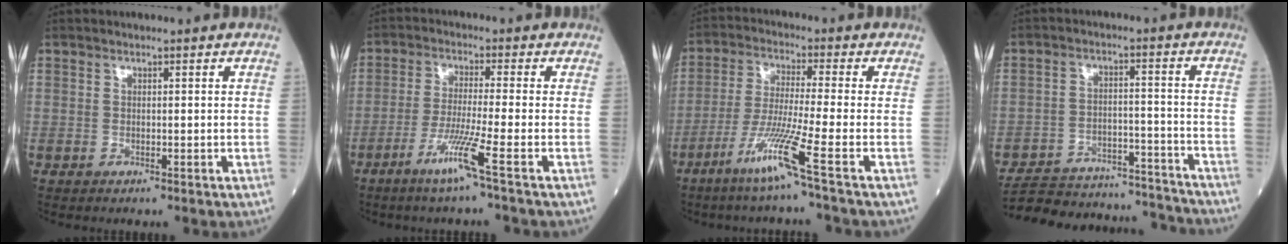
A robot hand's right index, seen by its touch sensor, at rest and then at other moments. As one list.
[{"total": 6.6, "force": [-3.6, -1.6, 5.3], "torque": [-0.102, -0.019, -0.076]}, {"total": 9.1, "force": [-5.0, -2.2, 7.3], "torque": [-0.139, -0.030, -0.106]}, {"total": 21.6, "force": [-20.6, 3.6, 5.4], "torque": [-0.104, 0.005, -0.286]}]